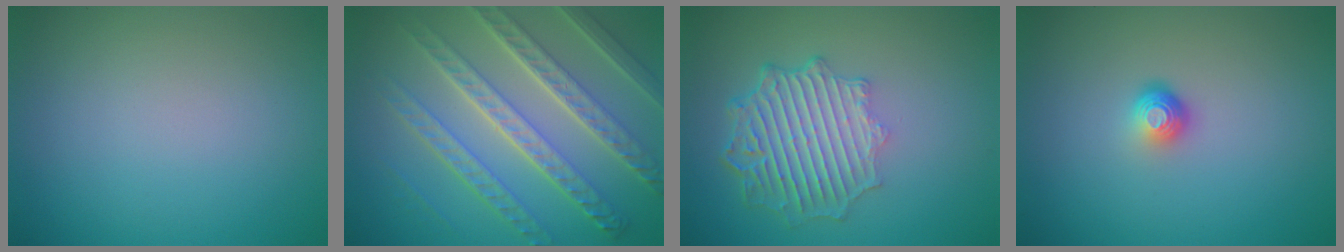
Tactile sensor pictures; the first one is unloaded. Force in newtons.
{"total": 8.4, "press": 6.2, "slide": 5.8}
{"total": 6.2, "press": 4.7, "slide": 4.1}
{"total": 1.9, "press": 1.3, "slide": 1.4}